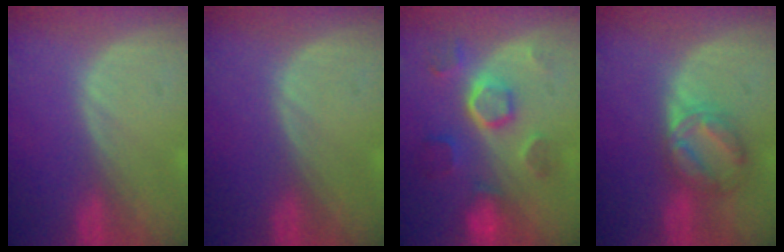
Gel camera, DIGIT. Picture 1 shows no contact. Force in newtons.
{"total": 0.0}
{"total": 8.6, "press": 7.7, "slide": 3.8}
{"total": 5.8, "press": 5.8, "slide": 0.0}